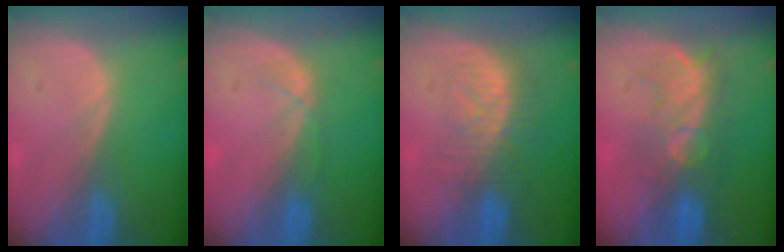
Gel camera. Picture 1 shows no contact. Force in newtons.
{"total": 1.4, "press": 1.3, "slide": 0.3}
{"total": 8.3, "press": 7.2, "slide": 4.0}
{"total": 7.8, "press": 7.7, "slide": 1.3}